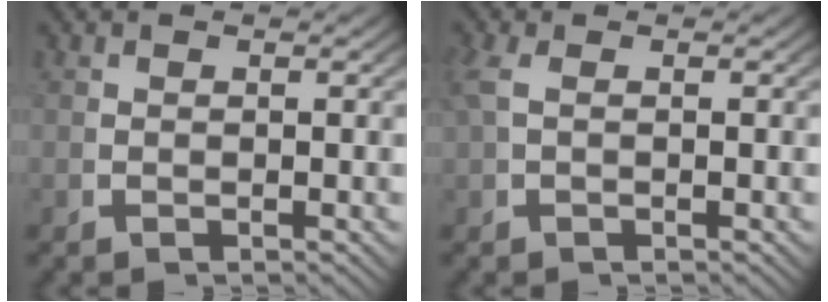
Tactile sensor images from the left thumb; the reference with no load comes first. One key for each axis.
{"total": 1.1, "fx": 0.3, "fy": 0.3, "fz": 1.0, "tx": -0.034, "ty": 0.002, "tz": 0.011}